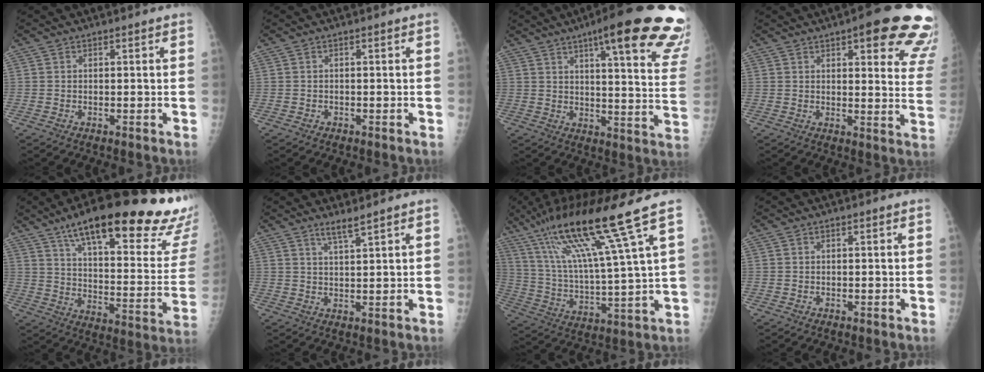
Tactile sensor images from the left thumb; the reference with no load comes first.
{"total": 0.5, "force": [-0.3, 0.4, 0.1], "torque": [0.000, 0.003, -0.005]}
{"total": 25.7, "force": [16.8, 4.0, 19.1], "torque": [-0.209, -0.063, 0.207]}
{"total": 18.8, "force": [11.5, 5.3, 13.9], "torque": [-0.128, -0.039, 0.123]}
{"total": 32.8, "force": [21.2, 8.5, 23.5], "torque": [-0.276, -0.050, 0.298]}
{"total": 2.9, "force": [2.3, -0.3, 1.7], "torque": [-0.036, -0.018, 0.047]}
{"total": 18.0, "force": [11.0, 0.0, 14.2], "torque": [-0.264, -0.036, 0.199]}
{"total": 0.0}